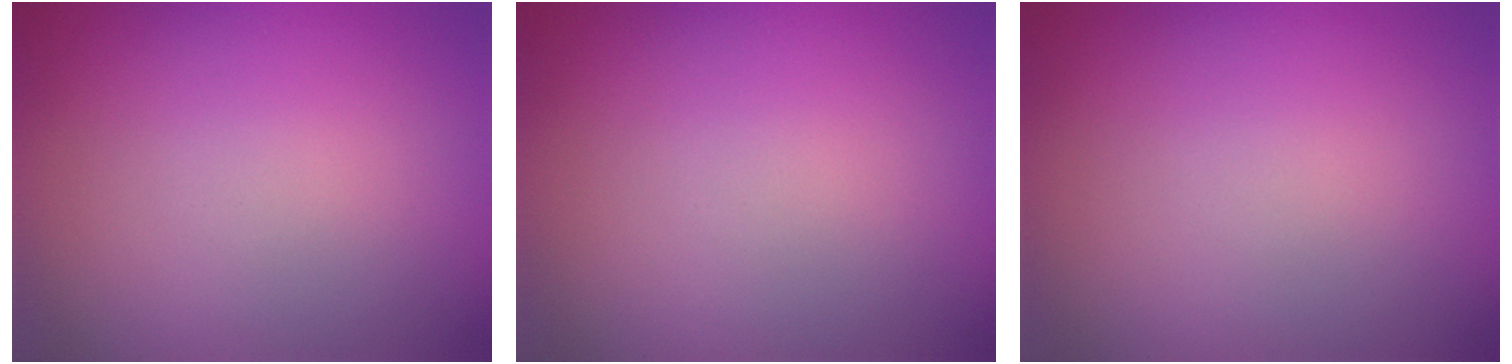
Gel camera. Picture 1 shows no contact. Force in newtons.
{"total": 0.0}
{"total": 0.0}